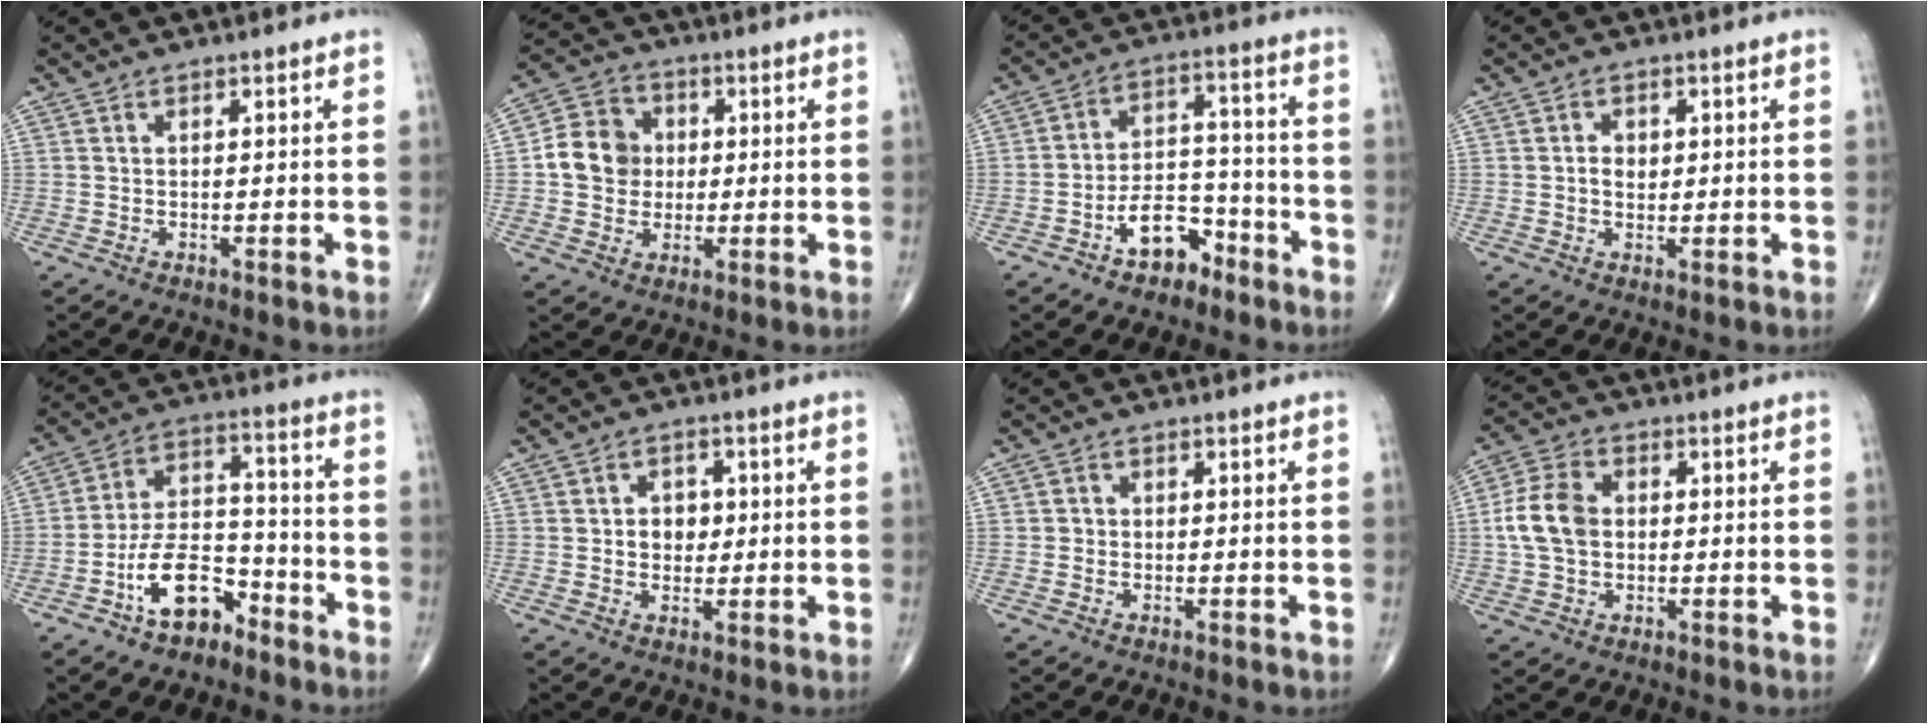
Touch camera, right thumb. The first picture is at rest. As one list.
[{"total": 9.6, "force": [0.3, 8.6, 4.4], "torque": [-0.054, 0.015, -0.005]}, {"total": 9.1, "force": [-5.3, 5.5, 5.0], "torque": [-0.057, 0.055, -0.087]}, {"total": 3.0, "force": [0.3, 2.3, 1.9], "torque": [-0.017, 0.002, 0.004]}, {"total": 11.8, "force": [-6.7, 6.6, 7.1], "torque": [-0.110, 0.066, -0.123]}, {"total": 4.8, "force": [0.5, 3.9, 2.9], "torque": [-0.013, 0.003, 0.005]}, {"total": 1.1, "force": [-0.2, 1.1, 0.2], "torque": [0.001, 0.003, -0.005]}, {"total": 8.8, "force": [0.3, 6.4, 6.1], "torque": [-0.117, 0.016, -0.001]}]